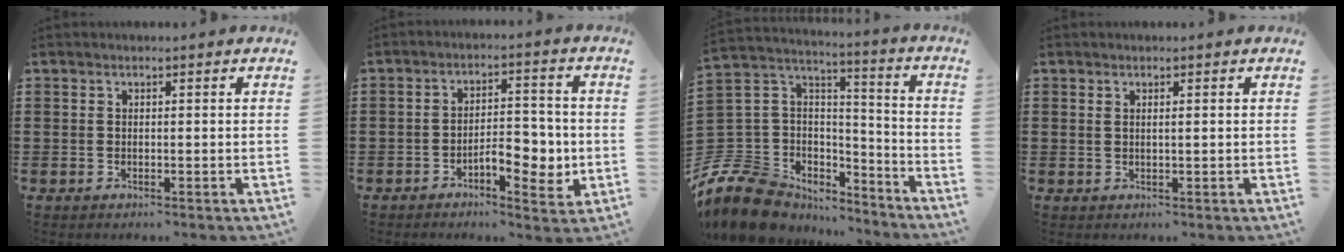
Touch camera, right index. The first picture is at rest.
{"total": 6.5, "force": [-2.2, 3.0, 5.3], "torque": [-0.063, 0.000, -0.044]}
{"total": 11.6, "force": [-7.4, 8.0, 3.9], "torque": [-0.128, 0.009, -0.140]}
{"total": 0.7, "force": [0.3, 0.1, 0.6], "torque": [-0.013, 0.001, 0.006]}